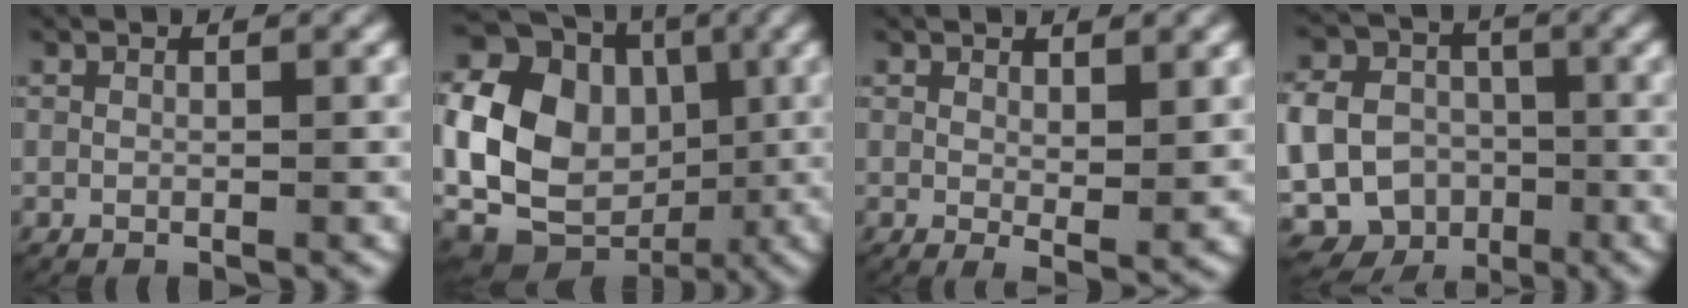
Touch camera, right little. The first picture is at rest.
{"total": 17.5, "force": [-0.3, 15.0, 9.0], "torque": [-0.214, -0.028, -0.005]}
{"total": 2.0, "force": [0.7, 0.6, 1.8], "torque": [-0.027, -0.015, 0.016]}
{"total": 17.8, "force": [-6.0, 16.0, 4.9], "torque": [-0.150, -0.081, -0.102]}